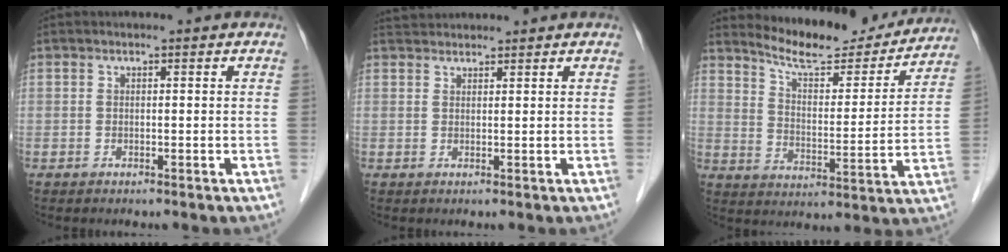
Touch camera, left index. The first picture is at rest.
{"total": 3.0, "force": [3.0, 0.6, 0.2], "torque": [-0.006, 0.031, 0.054]}
{"total": 15.5, "force": [14.7, 2.9, 4.0], "torque": [-0.059, -0.020, 0.207]}